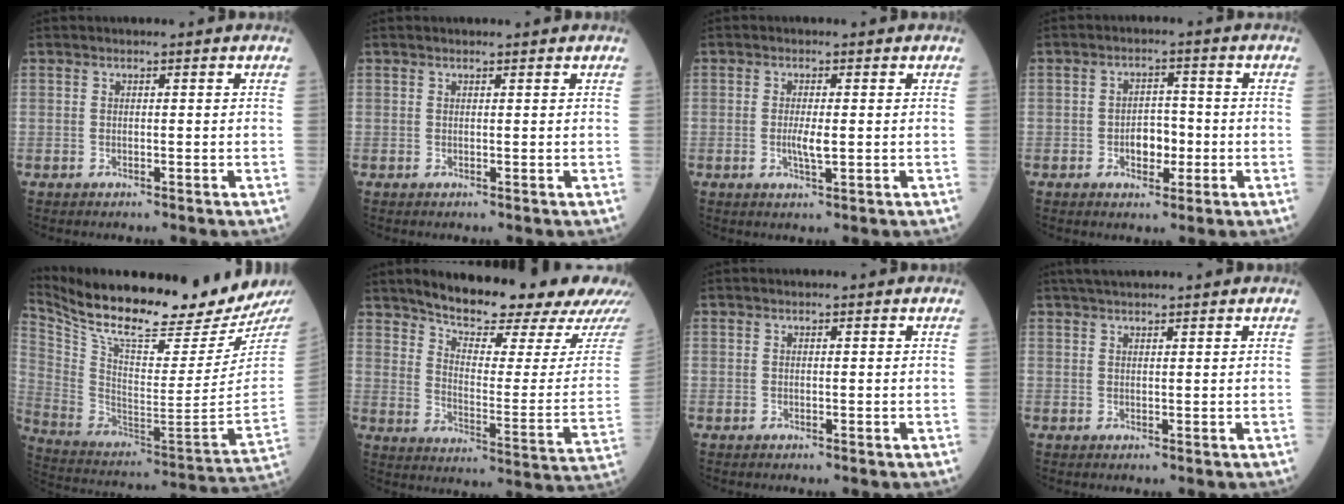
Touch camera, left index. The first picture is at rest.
{"total": 1.3, "force": [1.2, 0.1, 0.4], "torque": [-0.008, 0.009, 0.019]}
{"total": 2.4, "force": [-0.1, 0.4, 2.4], "torque": [-0.052, -0.004, 0.000]}
{"total": 4.1, "force": [-1.0, 2.5, 3.1], "torque": [-0.047, 0.008, -0.015]}
{"total": 26.4, "force": [23.1, 1.5, 12.7], "torque": [-0.244, -0.084, 0.357]}
{"total": 20.2, "force": [17.7, 2.9, 9.3], "torque": [-0.135, -0.043, 0.230]}
{"total": 0.0}
{"total": 4.7, "force": [4.1, 0.2, 2.3], "torque": [-0.033, 0.032, 0.072]}